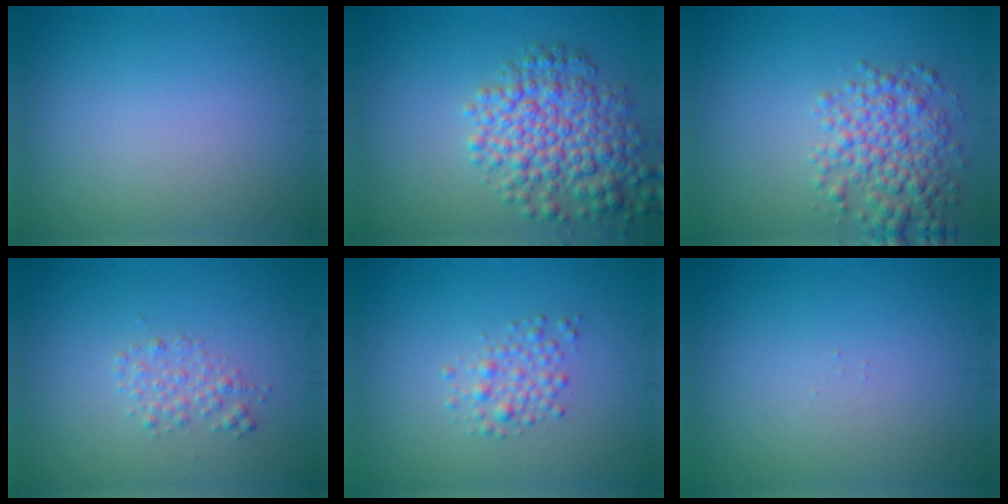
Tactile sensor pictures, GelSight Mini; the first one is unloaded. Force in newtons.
{"total": 6.4, "press": 6.4, "slide": 0.2}
{"total": 4.5, "press": 4.5, "slide": 0.1}
{"total": 1.5, "press": 1.5, "slide": 0.0}
{"total": 1.9, "press": 1.9, "slide": 0.0}
{"total": 0.0}